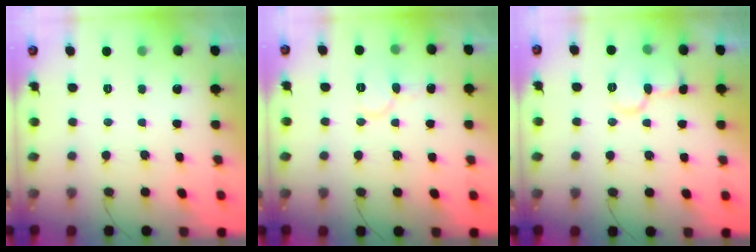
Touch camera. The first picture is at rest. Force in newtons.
{"total": 6.7, "press": 6.7, "slide": 0.7}
{"total": 9.1, "press": 9.1, "slide": 0.8}